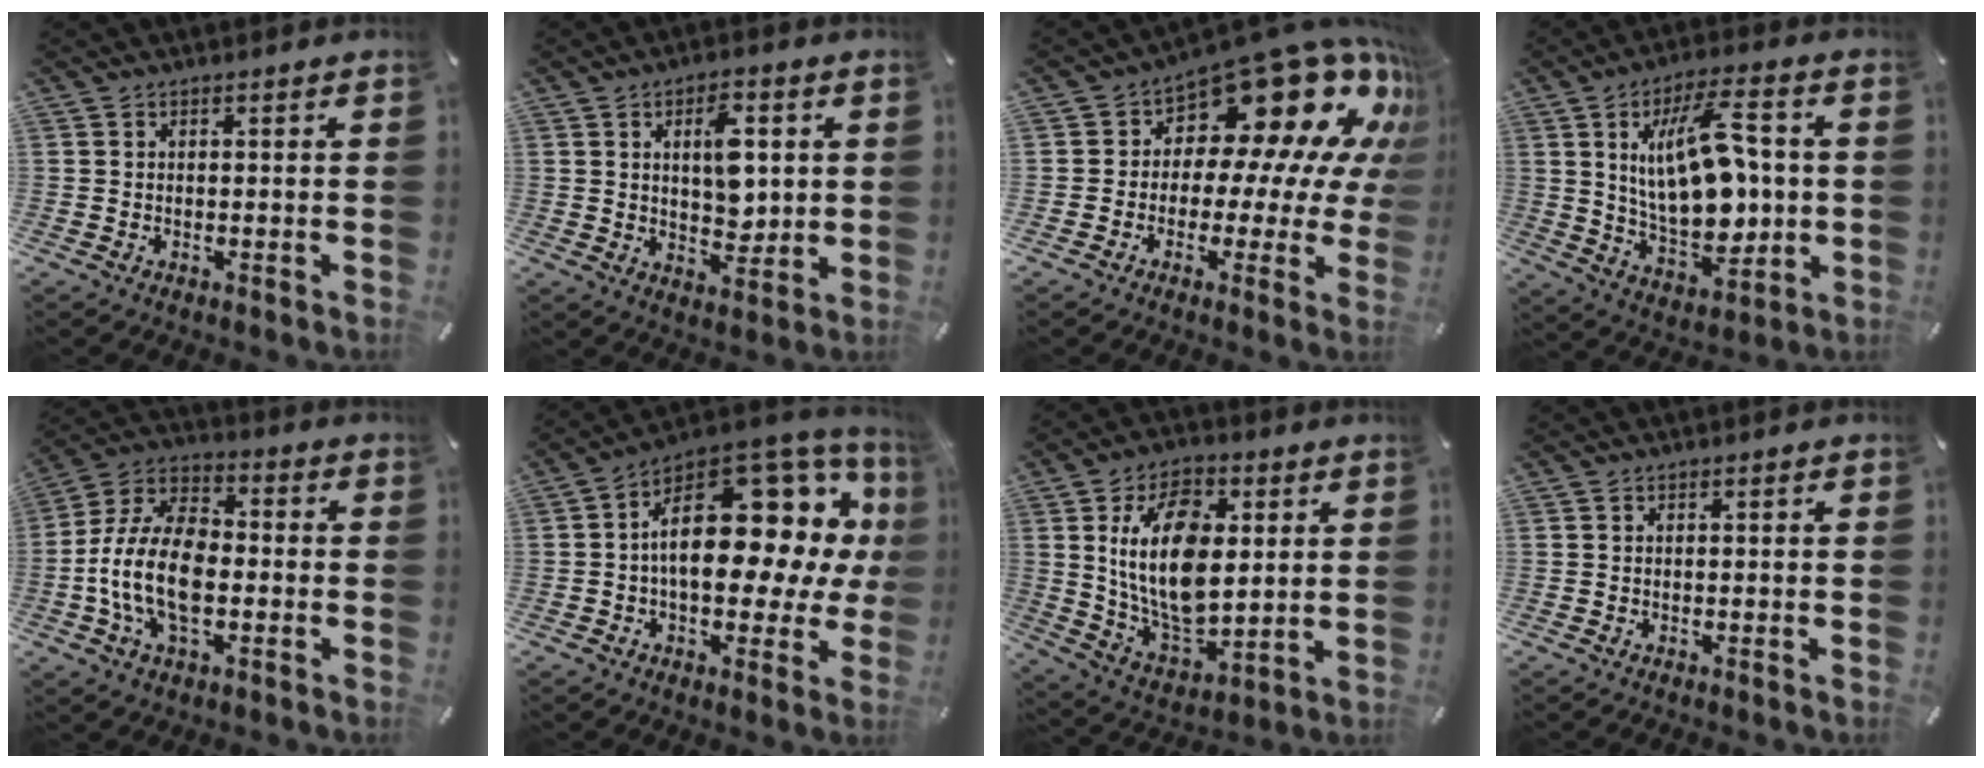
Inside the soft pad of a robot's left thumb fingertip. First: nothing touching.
{"total": 9.3, "force": [2.2, 5.8, 6.9], "torque": [-0.085, -0.006, 0.031]}
{"total": 17.7, "force": [10.4, 9.3, 10.8], "torque": [-0.161, -0.092, 0.177]}
{"total": 20.1, "force": [2.8, 10.6, 16.8], "torque": [-0.296, -0.005, 0.043]}
{"total": 14.6, "force": [-3.8, 8.8, 11.0], "torque": [-0.241, 0.007, -0.072]}
{"total": 22.3, "force": [5.3, 12.8, 17.4], "torque": [-0.225, -0.053, 0.100]}
{"total": 18.1, "force": [3.8, 11.3, 13.6], "torque": [-0.278, -0.010, 0.064]}
{"total": 0.0}